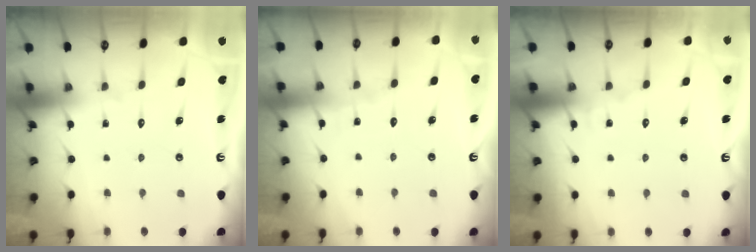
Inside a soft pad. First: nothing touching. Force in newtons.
{"total": 1.5, "press": 1.5, "slide": 0.2}
{"total": 3.9, "press": 3.9, "slide": 0.4}